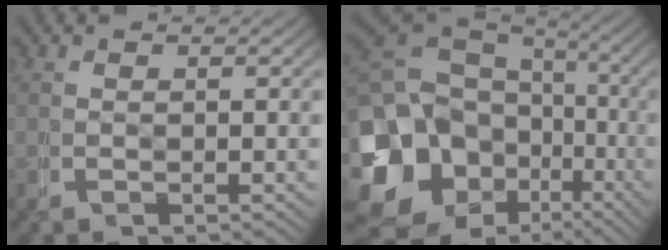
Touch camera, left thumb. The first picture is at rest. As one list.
[{"total": 16.3, "force": [-4.2, 13.3, 8.5], "torque": [-0.188, -0.059, -0.055]}]